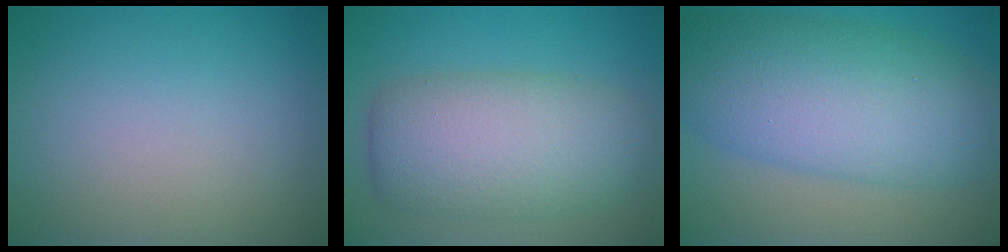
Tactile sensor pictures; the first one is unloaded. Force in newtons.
{"total": 8.0, "press": 8.0, "slide": 0.2}
{"total": 10.5, "press": 10.5, "slide": 0.2}